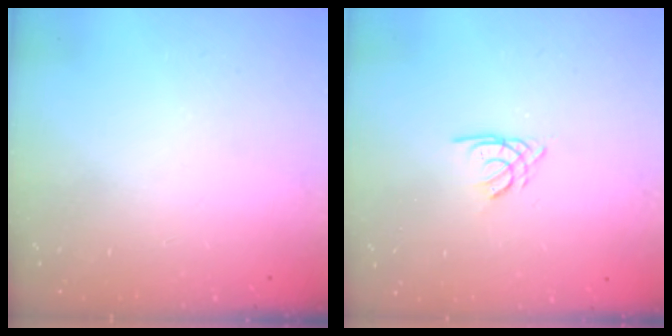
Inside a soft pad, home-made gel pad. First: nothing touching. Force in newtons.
{"total": 2.2, "press": 2.2, "slide": 0.0}